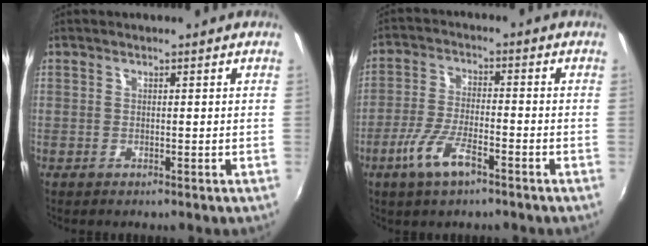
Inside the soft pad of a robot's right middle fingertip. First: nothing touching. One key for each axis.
{"total": 8.2, "fx": -4.7, "fy": 2.3, "fz": 6.3, "tx": -0.136, "ty": -0.008, "tz": -0.090}